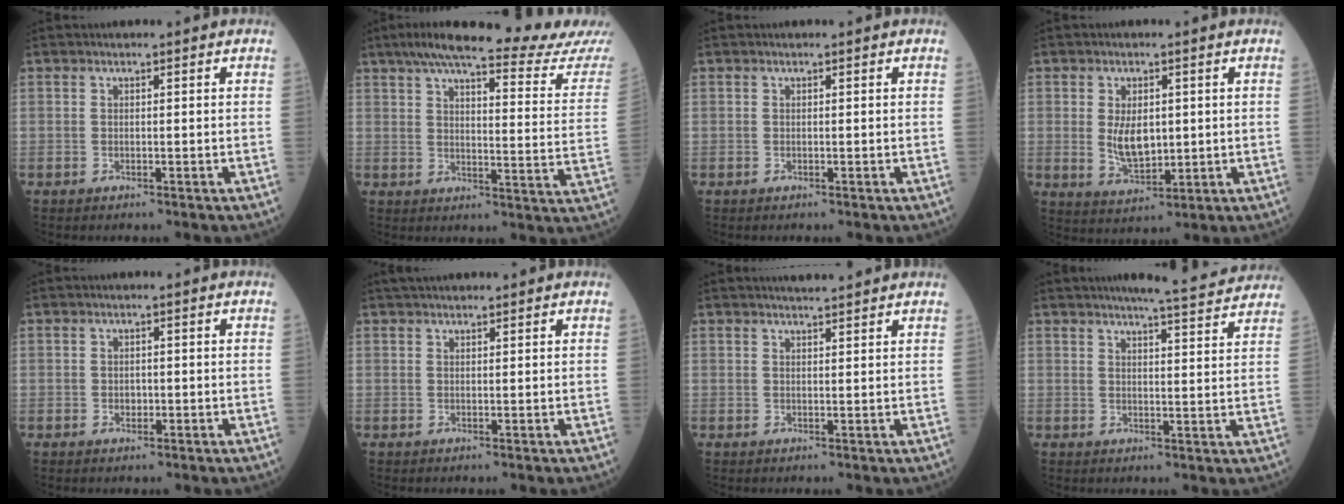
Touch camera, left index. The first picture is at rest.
{"total": 22.6, "force": [20.1, -0.4, 10.3], "torque": [-0.144, -0.048, 0.253]}
{"total": 0.0}
{"total": 5.9, "force": [0.5, 3.0, 5.0], "torque": [-0.100, -0.006, 0.020]}
{"total": 1.2, "force": [-0.3, 0.9, 0.8], "torque": [-0.014, 0.002, -0.003]}
{"total": 4.2, "force": [3.8, 0.8, 1.8], "torque": [-0.021, 0.037, 0.058]}
{"total": 3.7, "force": [3.5, 0.0, 1.4], "torque": [-0.022, 0.014, 0.047]}
{"total": 10.1, "force": [9.5, 0.1, 3.6], "torque": [-0.051, 0.002, 0.105]}